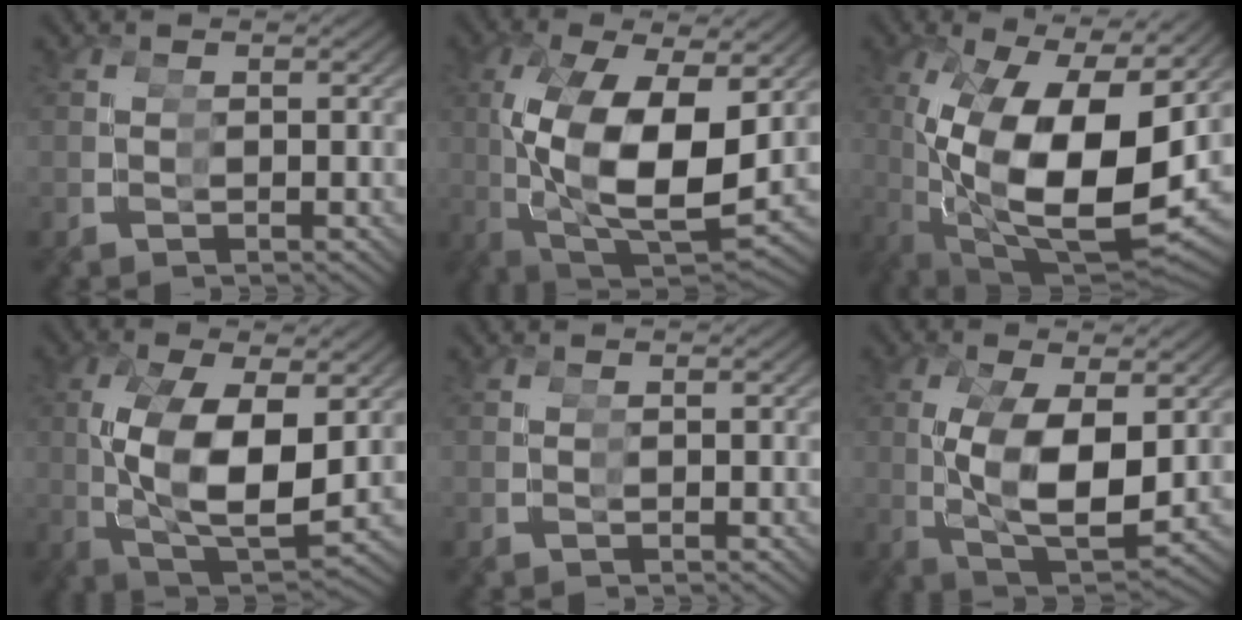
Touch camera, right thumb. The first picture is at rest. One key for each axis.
{"total": 14.7, "fx": -1.0, "fy": 8.9, "fz": 11.7, "tx": -0.250, "ty": -0.036, "tz": 0.015}
{"total": 16.4, "fx": -1.0, "fy": 9.7, "fz": 13.2, "tx": -0.279, "ty": -0.035, "tz": 0.019}
{"total": 10.4, "fx": -0.3, "fy": 5.9, "fz": 8.5, "tx": -0.191, "ty": -0.023, "tz": 0.020}
{"total": 0.0}
{"total": 8.6, "fx": -0.2, "fy": 4.8, "fz": 7.1, "tx": -0.161, "ty": -0.019, "tz": 0.016}